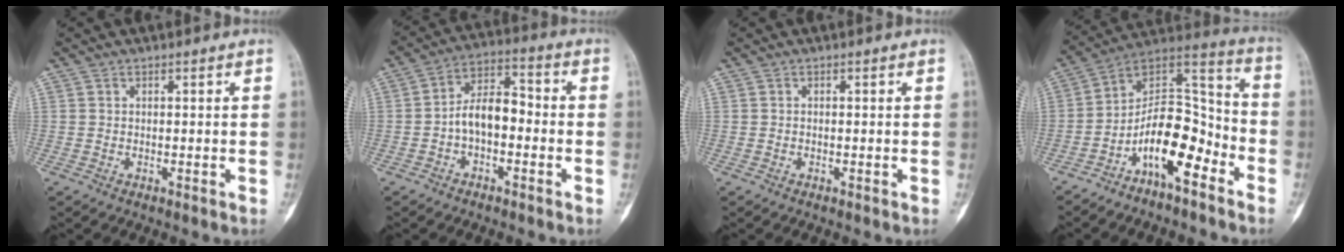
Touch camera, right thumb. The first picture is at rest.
{"total": 8.4, "force": [-1.9, 4.9, 6.6], "torque": [-0.100, 0.040, -0.043]}
{"total": 0.0}
{"total": 14.5, "force": [-7.4, 6.4, 10.8], "torque": [-0.163, 0.094, -0.131]}